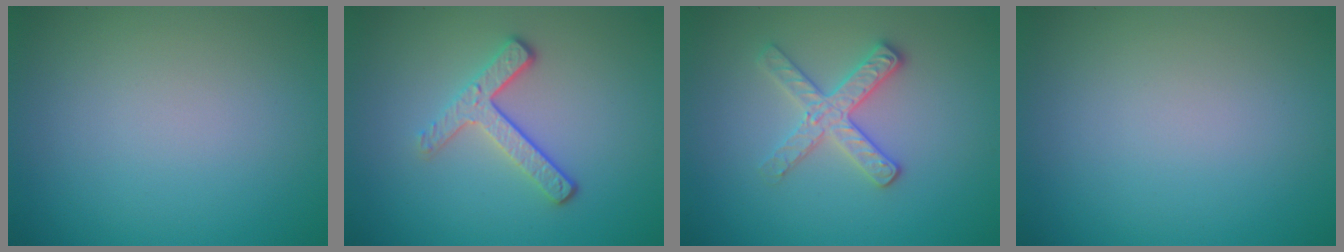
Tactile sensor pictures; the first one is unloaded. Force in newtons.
{"total": 3.2, "press": 2.5, "slide": 2.0}
{"total": 2.9, "press": 2.8, "slide": 0.8}
{"total": 0.0}